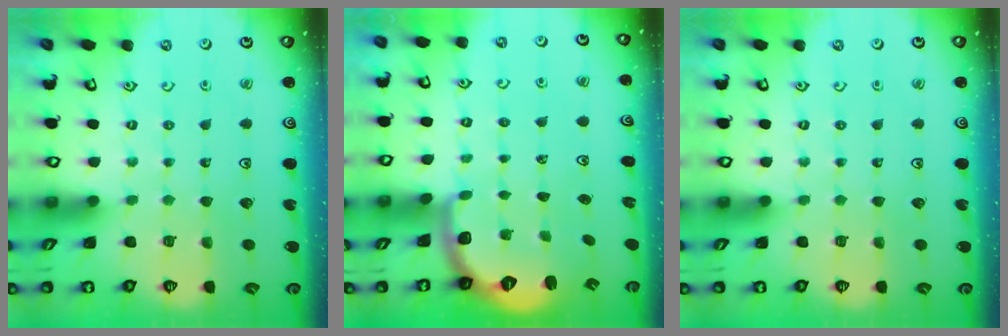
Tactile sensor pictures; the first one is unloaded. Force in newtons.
{"total": 2.6, "press": 1.6, "slide": 2.1}
{"total": 0.0}